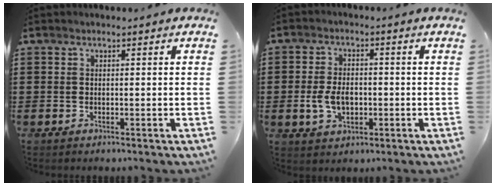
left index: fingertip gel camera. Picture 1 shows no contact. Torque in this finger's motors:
{"motor_torque": [0.45, 0.20, 0.30, 0.13]}